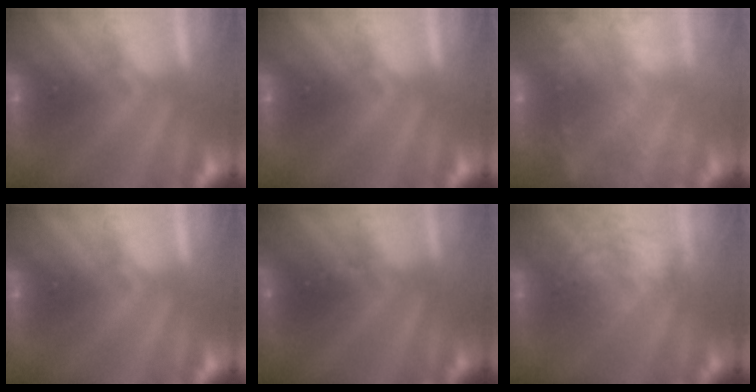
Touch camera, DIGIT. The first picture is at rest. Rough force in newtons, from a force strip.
{"total": 0.0}
{"total": 9.4}
{"total": 0.0}
{"total": 2.4}
{"total": 2.1}